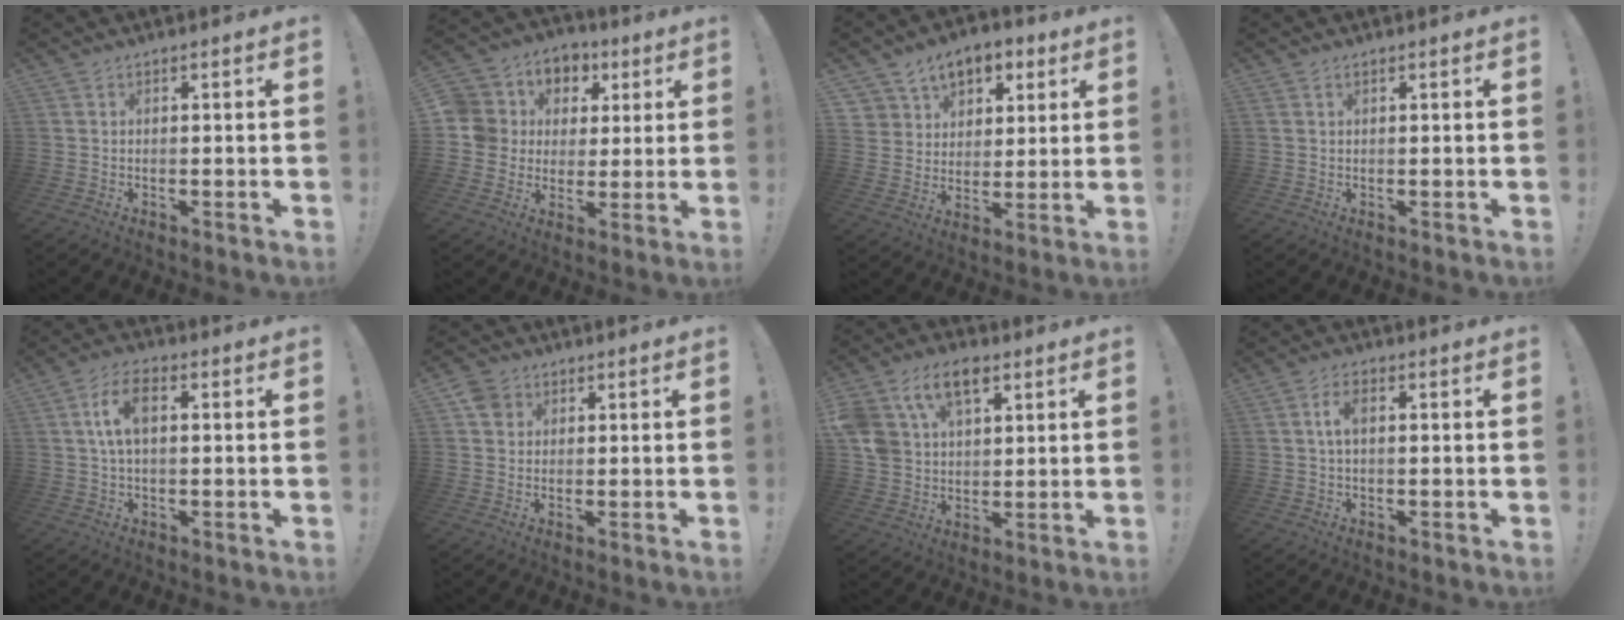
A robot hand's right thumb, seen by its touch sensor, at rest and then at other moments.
{"total": 10.2, "force": [2.0, 9.7, 2.8], "torque": [-0.054, -0.005, 0.054]}
{"total": 8.8, "force": [4.7, 7.1, 2.2], "torque": [-0.033, -0.034, 0.093]}
{"total": 0.9, "force": [0.6, 0.4, 0.5], "torque": [-0.015, 0.004, 0.012]}
{"total": 8.0, "force": [1.9, 4.1, 6.6], "torque": [-0.122, 0.006, 0.034]}
{"total": 4.7, "force": [2.0, 4.0, 1.5], "torque": [-0.020, 0.000, 0.038]}
{"total": 14.6, "force": [7.5, 9.5, 8.2], "torque": [-0.157, -0.022, 0.144]}
{"total": 4.0, "force": [0.8, 1.9, 3.4], "torque": [-0.057, 0.004, 0.012]}